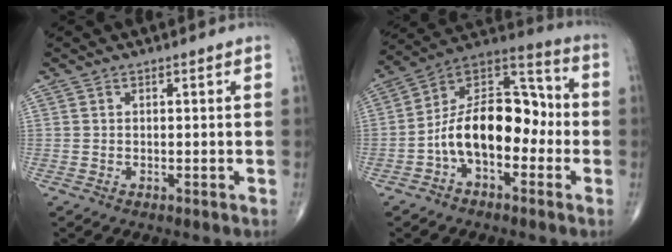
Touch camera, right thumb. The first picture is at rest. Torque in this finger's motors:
{"motor_torque": [2.56, 2.44, 1.61, -0.61, 0.16]}